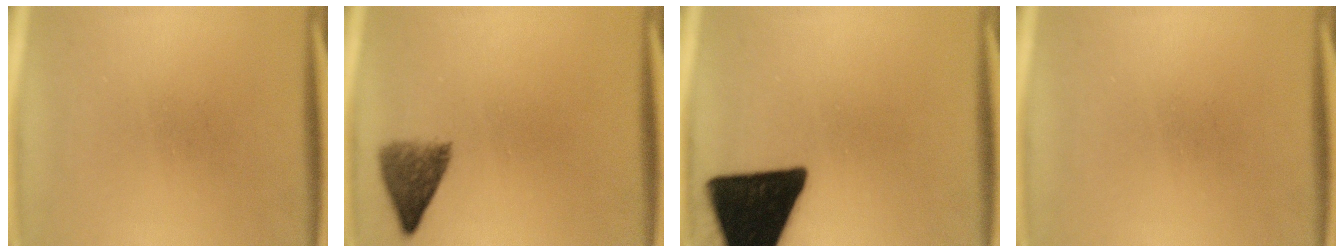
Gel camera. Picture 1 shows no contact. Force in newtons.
{"total": 4.5}
{"total": 19.1}
{"total": 0.0}